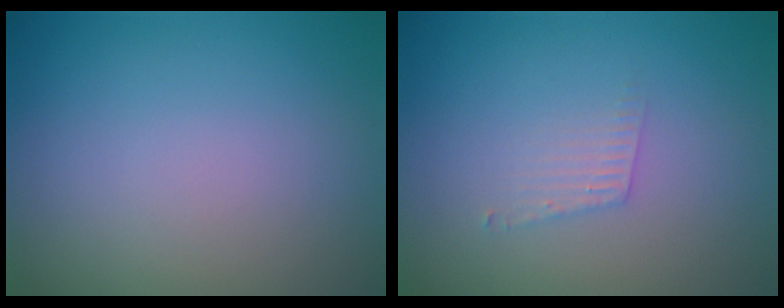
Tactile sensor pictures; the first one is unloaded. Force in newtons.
{"total": 1.3, "press": 1.3, "slide": 0.1}